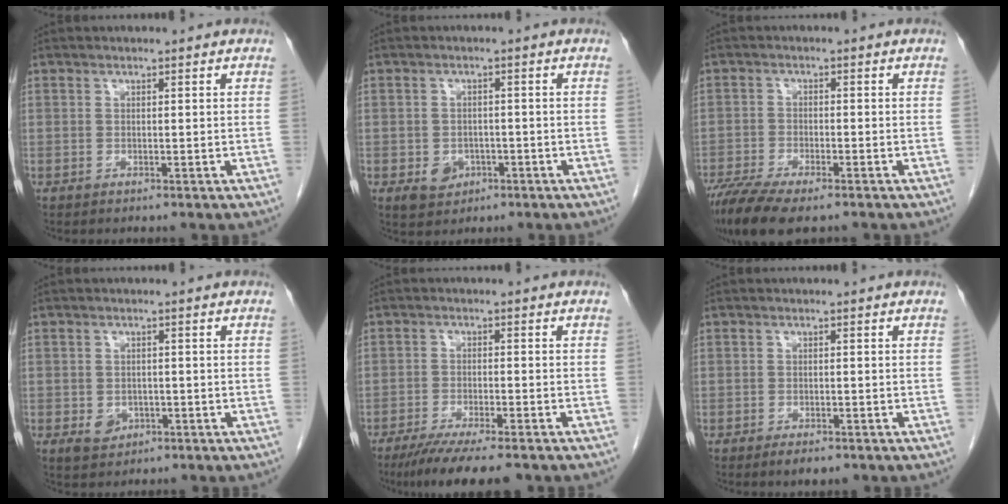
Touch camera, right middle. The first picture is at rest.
{"total": 3.6, "force": [-1.5, 2.8, 1.7], "torque": [-0.026, 0.001, -0.013]}
{"total": 9.1, "force": [-7.0, 2.1, 5.5], "torque": [-0.090, -0.017, -0.117]}
{"total": 2.8, "force": [-1.0, 2.2, 1.4], "torque": [-0.024, 0.000, -0.006]}
{"total": 9.7, "force": [-7.6, 1.1, 6.0], "torque": [-0.089, -0.020, -0.117]}
{"total": 2.4, "force": [-1.7, 0.9, 1.5], "torque": [-0.025, -0.003, -0.019]}